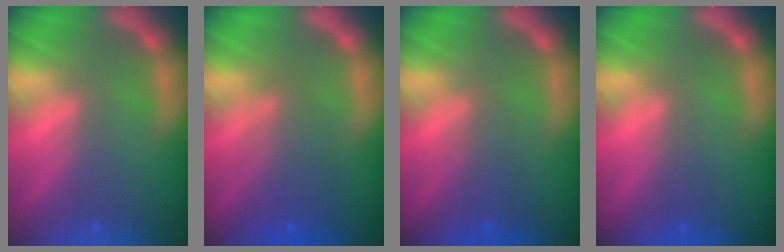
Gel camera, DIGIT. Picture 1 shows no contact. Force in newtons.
{"total": 4.6}
{"total": 2.5}
{"total": 0.9}